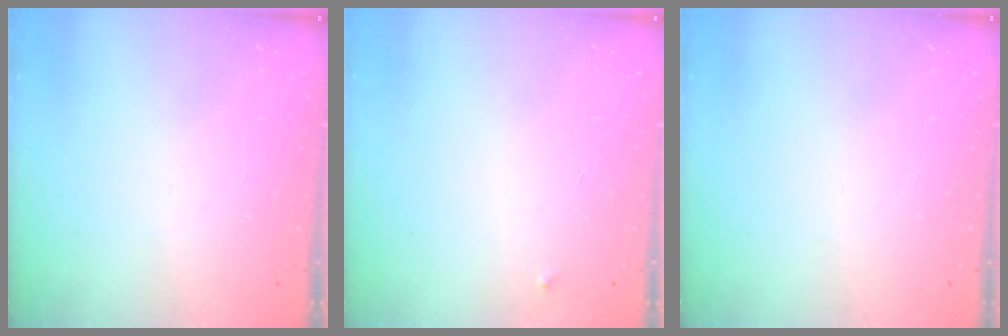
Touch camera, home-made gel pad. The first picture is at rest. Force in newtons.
{"total": 2.5, "press": 2.4, "slide": 0.4}
{"total": 0.0}